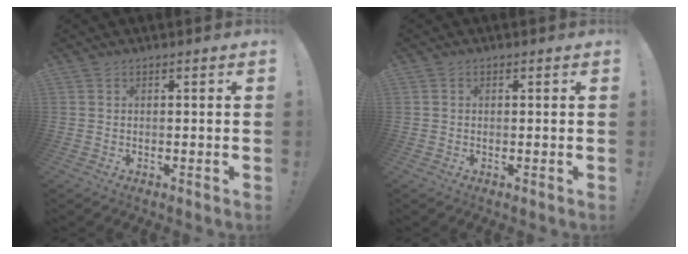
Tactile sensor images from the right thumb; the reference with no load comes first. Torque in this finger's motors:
{"motor_torque": [0.00, -0.31, -0.18, 0.07, 0.08]}